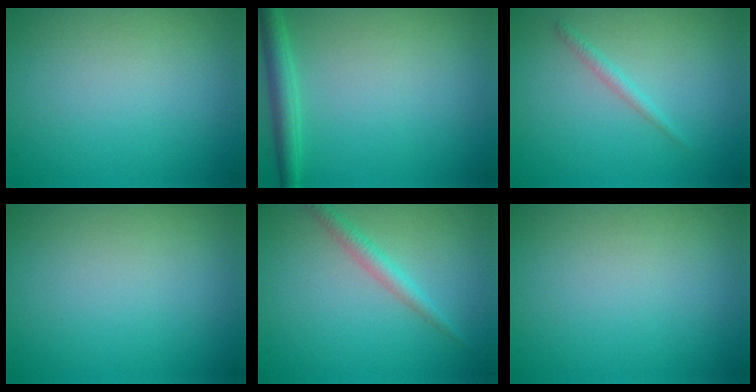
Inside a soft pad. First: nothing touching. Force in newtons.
{"total": 2.3, "press": 2.3, "slide": 0.1}
{"total": 1.0, "press": 1.0, "slide": 0.1}
{"total": 0.0}
{"total": 1.9, "press": 1.9, "slide": 0.1}
{"total": 0.0}